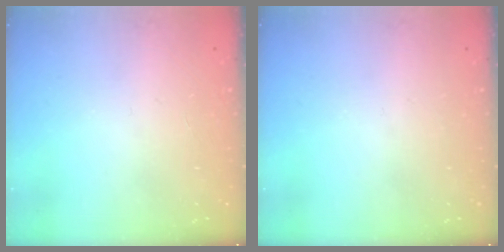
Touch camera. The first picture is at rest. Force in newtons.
{"total": 0.0}